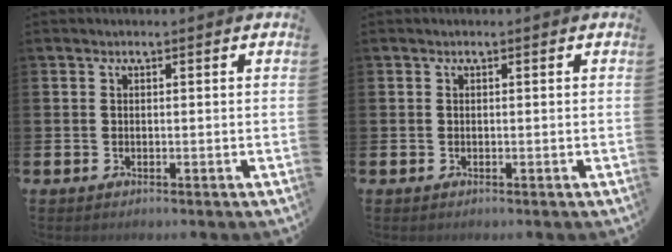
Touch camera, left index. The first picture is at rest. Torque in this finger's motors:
{"motor_torque": [0.00, 0.00, 0.00, 0.00]}